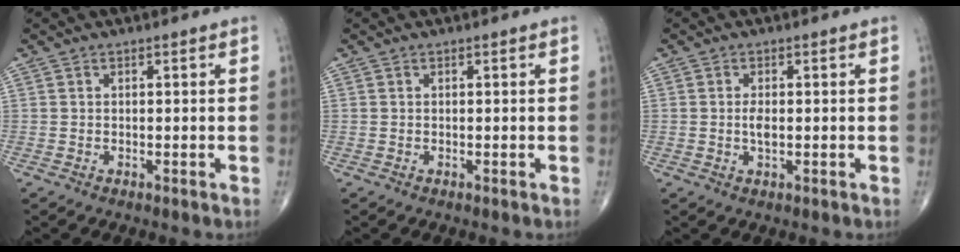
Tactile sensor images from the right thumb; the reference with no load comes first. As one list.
[{"total": 0.0}, {"total": 2.0, "force": [-0.1, 0.8, 1.8], "torque": [-0.035, -0.001, -0.002]}]